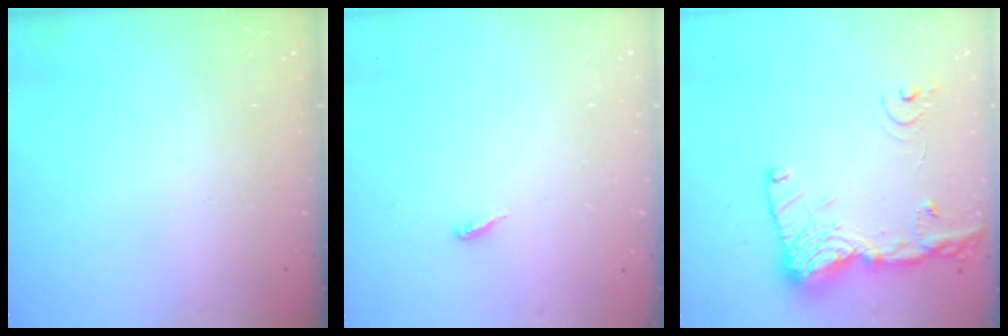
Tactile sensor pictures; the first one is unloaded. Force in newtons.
{"total": 3.2, "press": 3.2, "slide": 0.2}
{"total": 16.7, "press": 16.6, "slide": 1.9}